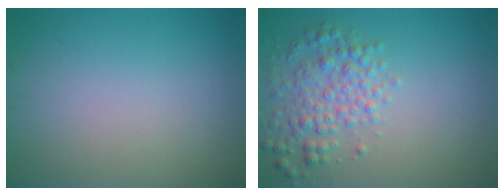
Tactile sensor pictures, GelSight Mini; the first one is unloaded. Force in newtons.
{"total": 3.7, "press": 3.7, "slide": 0.1}